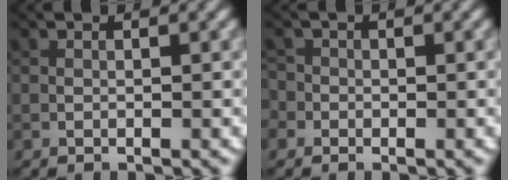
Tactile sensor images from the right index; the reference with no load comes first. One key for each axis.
{"total": 1.6, "fx": -0.1, "fy": 1.5, "fz": 0.4, "tx": 0.000, "ty": 0.007, "tz": -0.018}